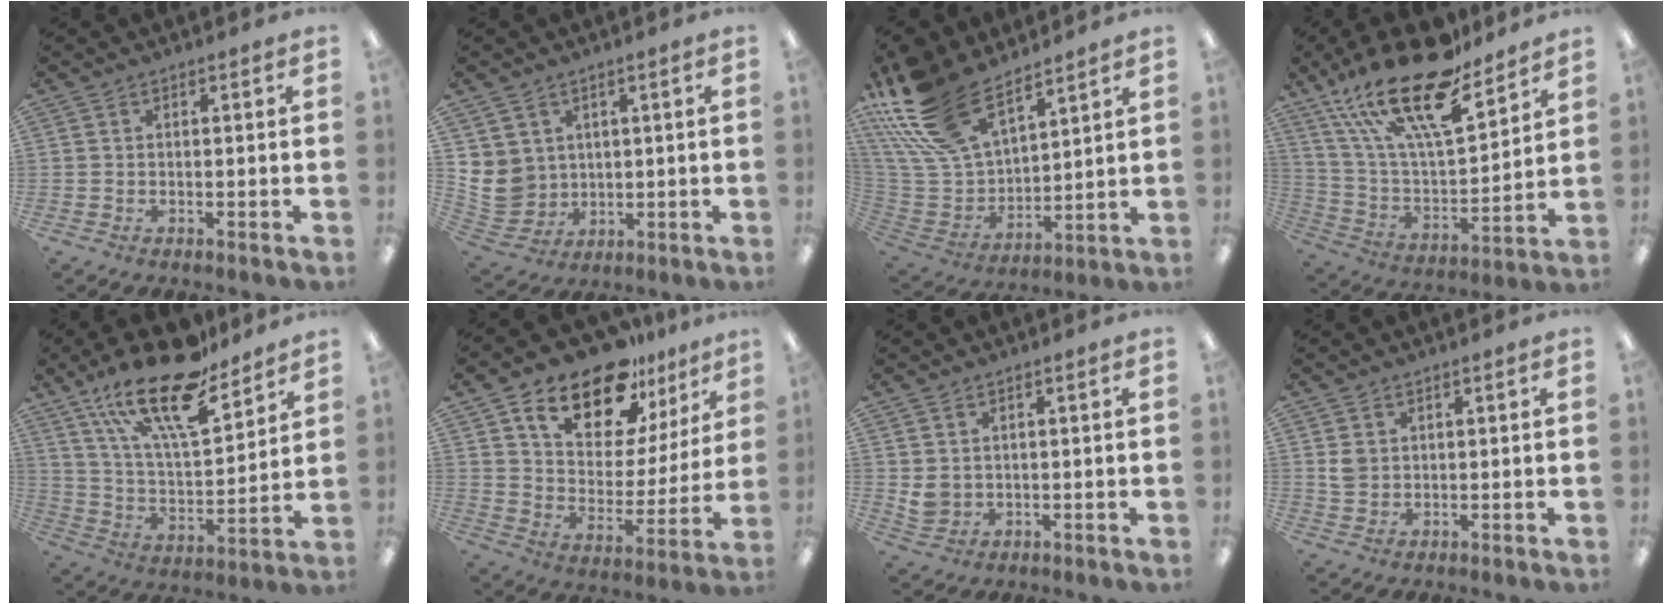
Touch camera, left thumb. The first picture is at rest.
{"total": 8.0, "force": [2.1, 7.5, 1.5], "torque": [-0.063, -0.020, 0.046]}
{"total": 22.2, "force": [15.2, 11.1, 11.7], "torque": [-0.276, -0.078, 0.283]}
{"total": 24.6, "force": [17.4, 8.2, 15.3], "torque": [-0.278, -0.113, 0.295]}
{"total": 22.2, "force": [16.0, 7.5, 13.5], "torque": [-0.234, -0.102, 0.276]}
{"total": 16.9, "force": [13.6, 7.5, 6.7], "torque": [-0.130, -0.096, 0.241]}
{"total": 3.6, "force": [1.5, 3.2, 0.9], "torque": [-0.015, -0.003, 0.030]}
{"total": 3.4, "force": [1.3, 2.9, 1.1], "torque": [-0.010, -0.002, 0.023]}